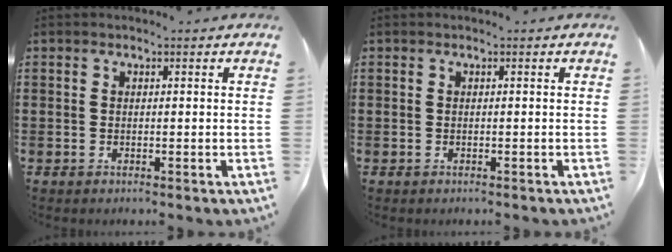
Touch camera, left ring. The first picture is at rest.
{"total": 0.0}